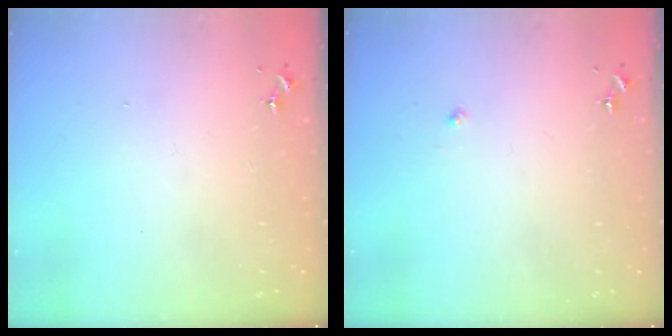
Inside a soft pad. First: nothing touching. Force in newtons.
{"total": 1.8, "press": 1.8, "slide": 0.1}